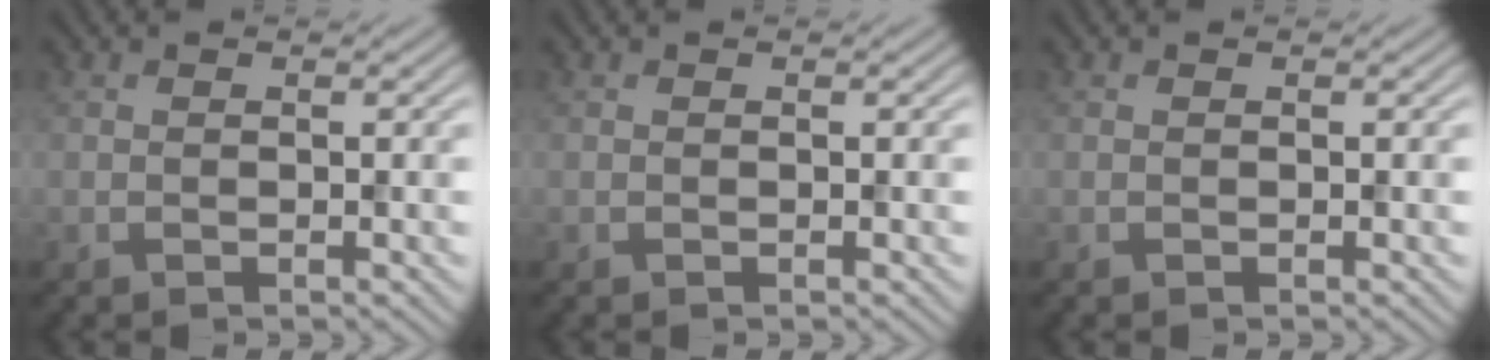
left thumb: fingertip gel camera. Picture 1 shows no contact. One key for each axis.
{"total": 0.0}
{"total": 0.0}